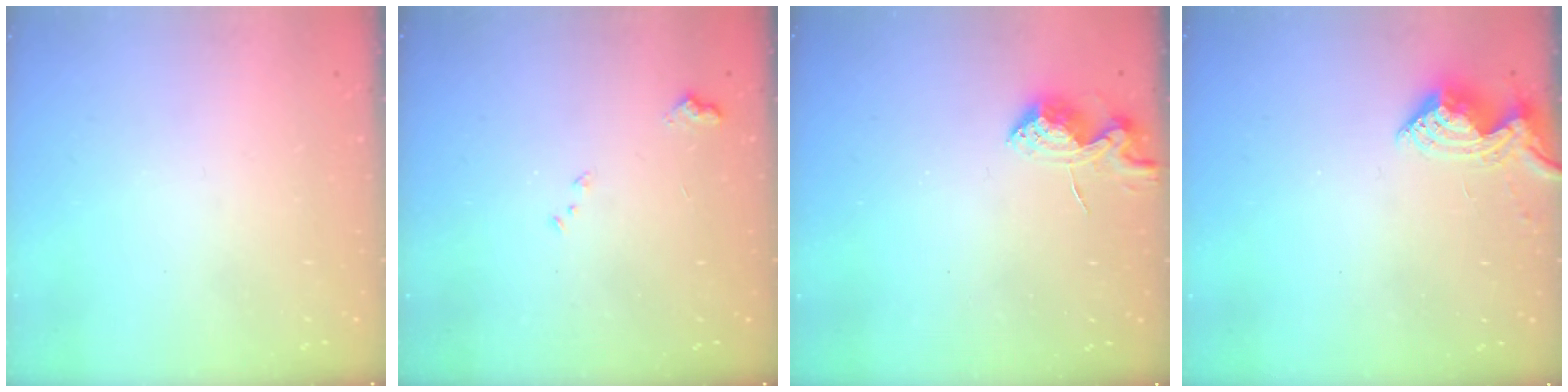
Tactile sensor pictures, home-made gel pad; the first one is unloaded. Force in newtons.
{"total": 7.7, "press": 7.7, "slide": 0.8}
{"total": 7.3, "press": 7.3, "slide": 0.6}
{"total": 10.1, "press": 10.1, "slide": 0.4}